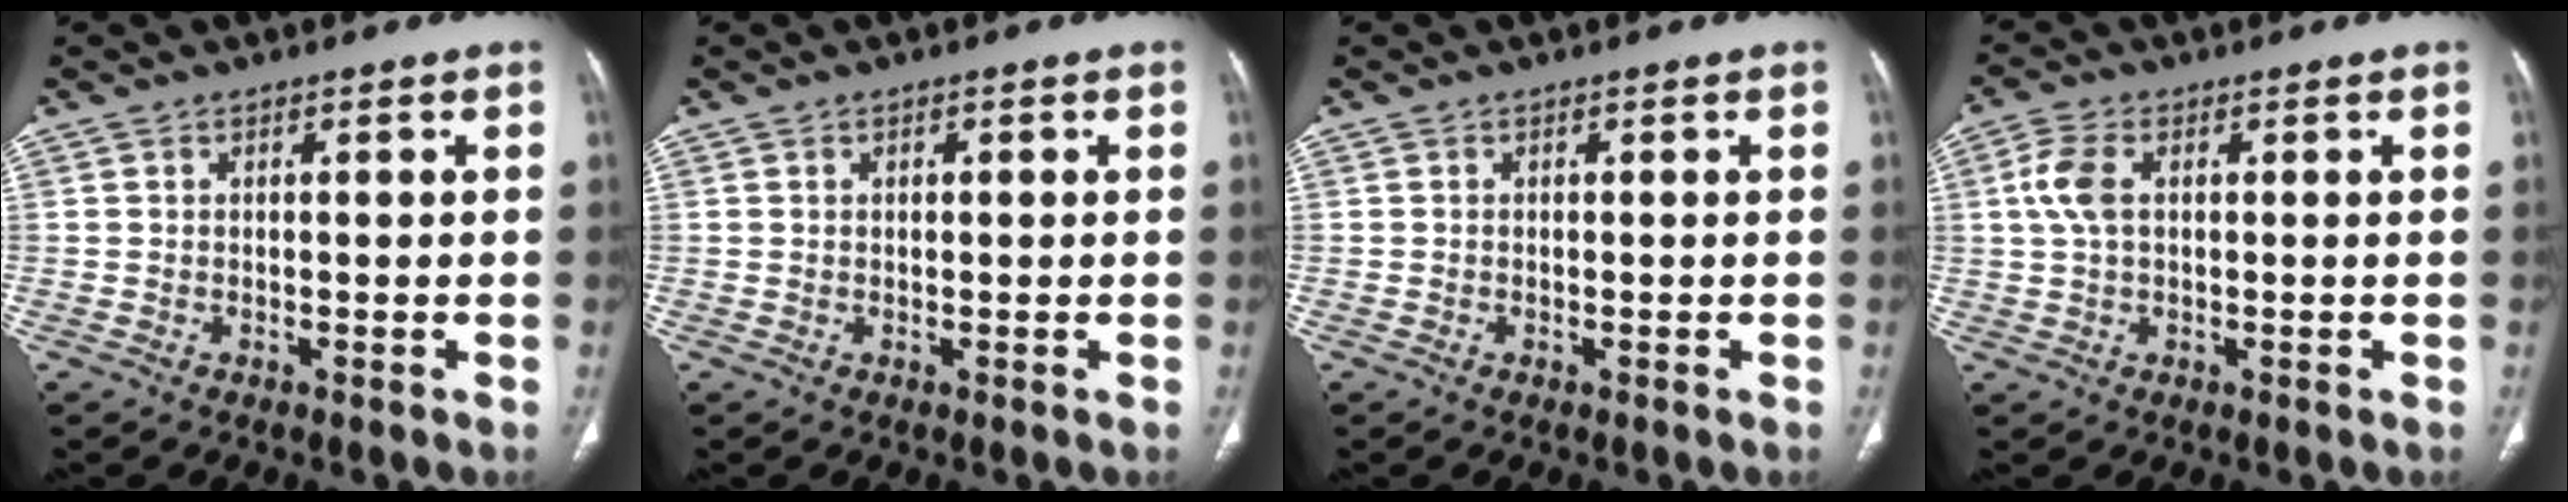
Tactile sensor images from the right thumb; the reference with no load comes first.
{"total": 1.0, "force": [0.3, 0.4, 0.8], "torque": [-0.018, 0.004, 0.006]}
{"total": 0.0}
{"total": 5.2, "force": [0.9, 3.0, 4.2], "torque": [-0.107, 0.013, 0.017]}